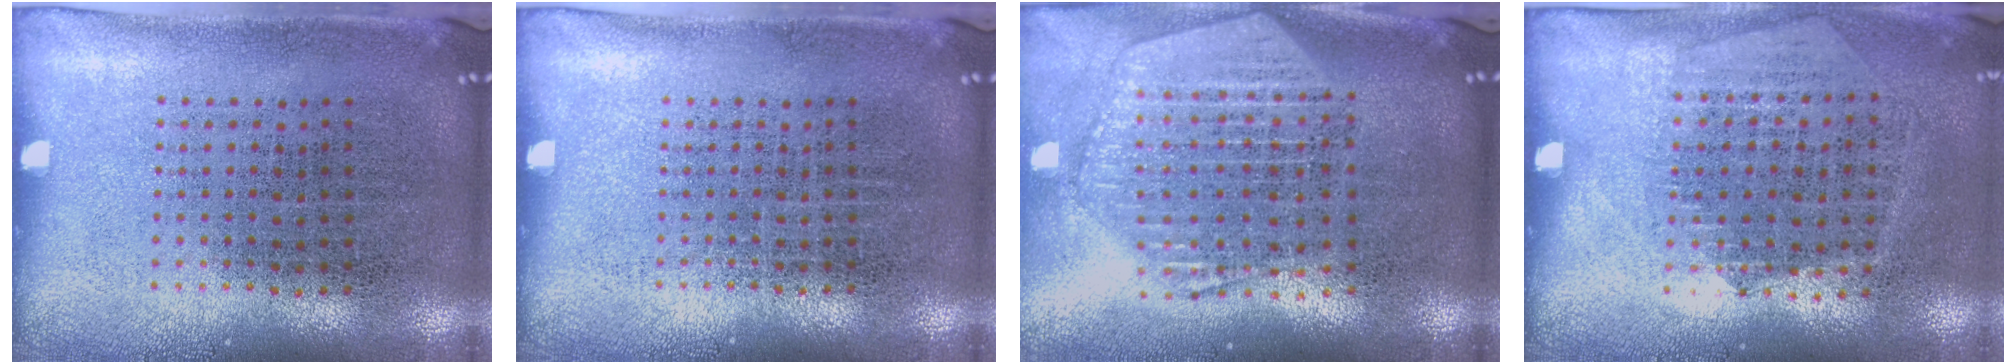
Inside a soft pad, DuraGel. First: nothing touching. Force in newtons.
{"total": 0.0}
{"total": 2.5, "press": 2.1, "slide": 1.3}
{"total": 1.4, "press": 1.2, "slide": 0.6}